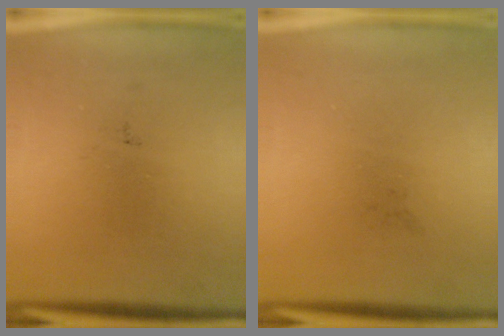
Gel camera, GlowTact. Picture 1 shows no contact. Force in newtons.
{"total": 0.0}